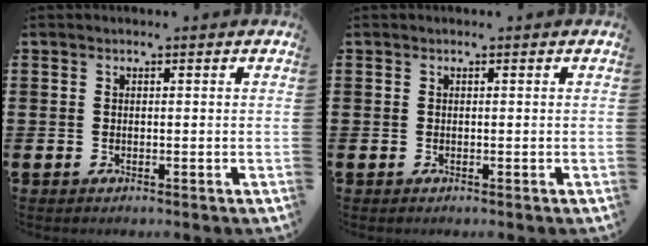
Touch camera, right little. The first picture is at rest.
{"total": 0.0}